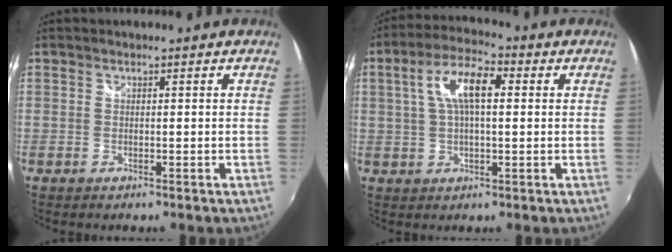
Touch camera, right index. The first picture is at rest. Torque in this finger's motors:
{"motor_torque": [0.26, -0.02, 0.60, 0.13]}